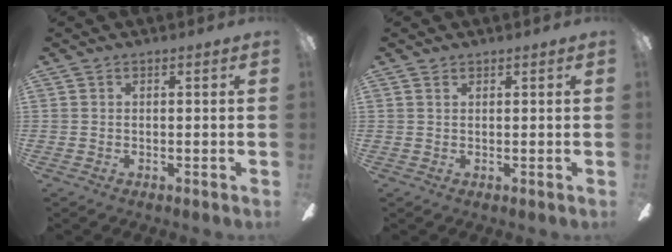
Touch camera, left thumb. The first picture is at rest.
{"total": 0.9, "force": [0.7, 0.4, 0.3], "torque": [-0.006, 0.001, 0.013]}